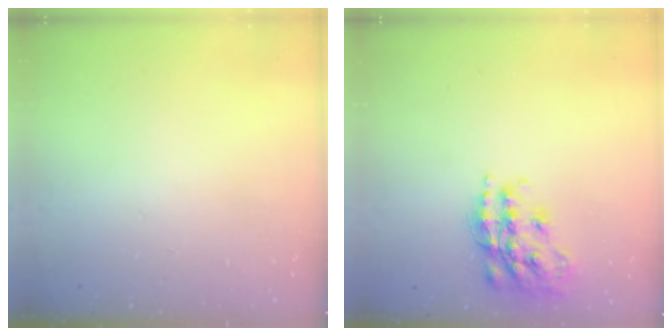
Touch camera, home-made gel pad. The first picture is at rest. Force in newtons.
{"total": 18.8, "press": 18.7, "slide": 1.2}